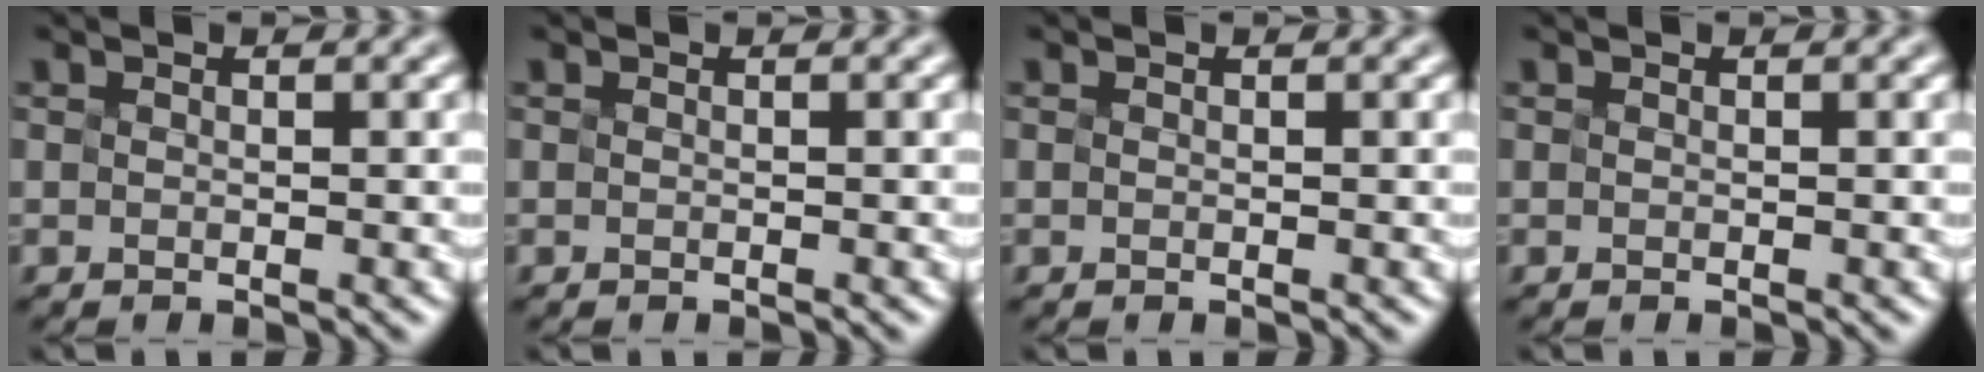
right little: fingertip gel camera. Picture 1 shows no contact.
{"total": 0.0}
{"total": 0.0}
{"total": 0.0}